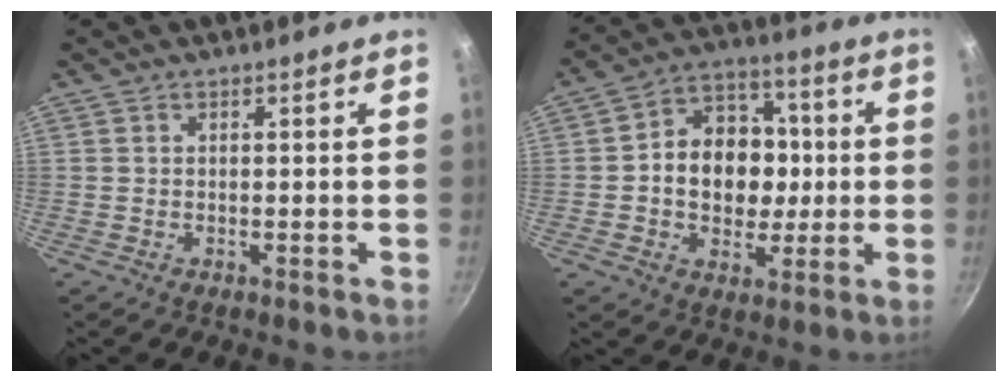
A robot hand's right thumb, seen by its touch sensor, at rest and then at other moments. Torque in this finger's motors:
{"motor_torque": [-0.85, 1.24, 0.34, -0.06, 0.12]}